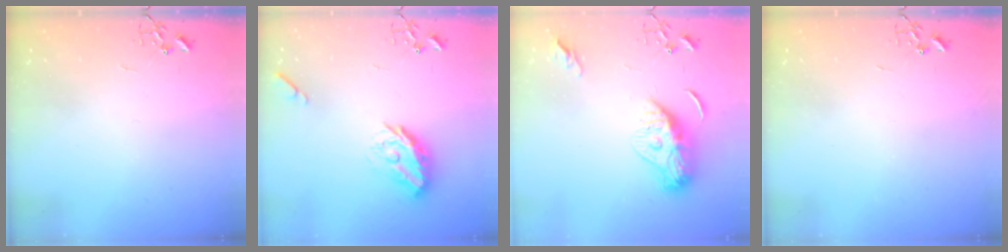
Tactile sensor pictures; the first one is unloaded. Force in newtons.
{"total": 12.2, "press": 12.2, "slide": 0.7}
{"total": 11.6, "press": 11.6, "slide": 0.9}
{"total": 0.0}